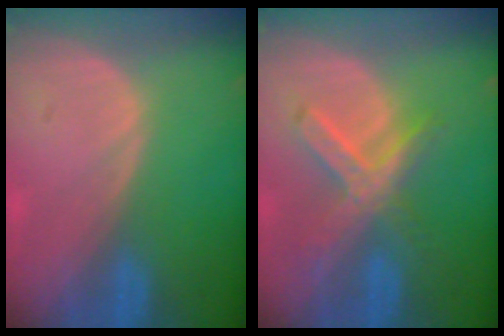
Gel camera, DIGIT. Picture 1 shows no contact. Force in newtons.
{"total": 7.5, "press": 6.4, "slide": 3.8}